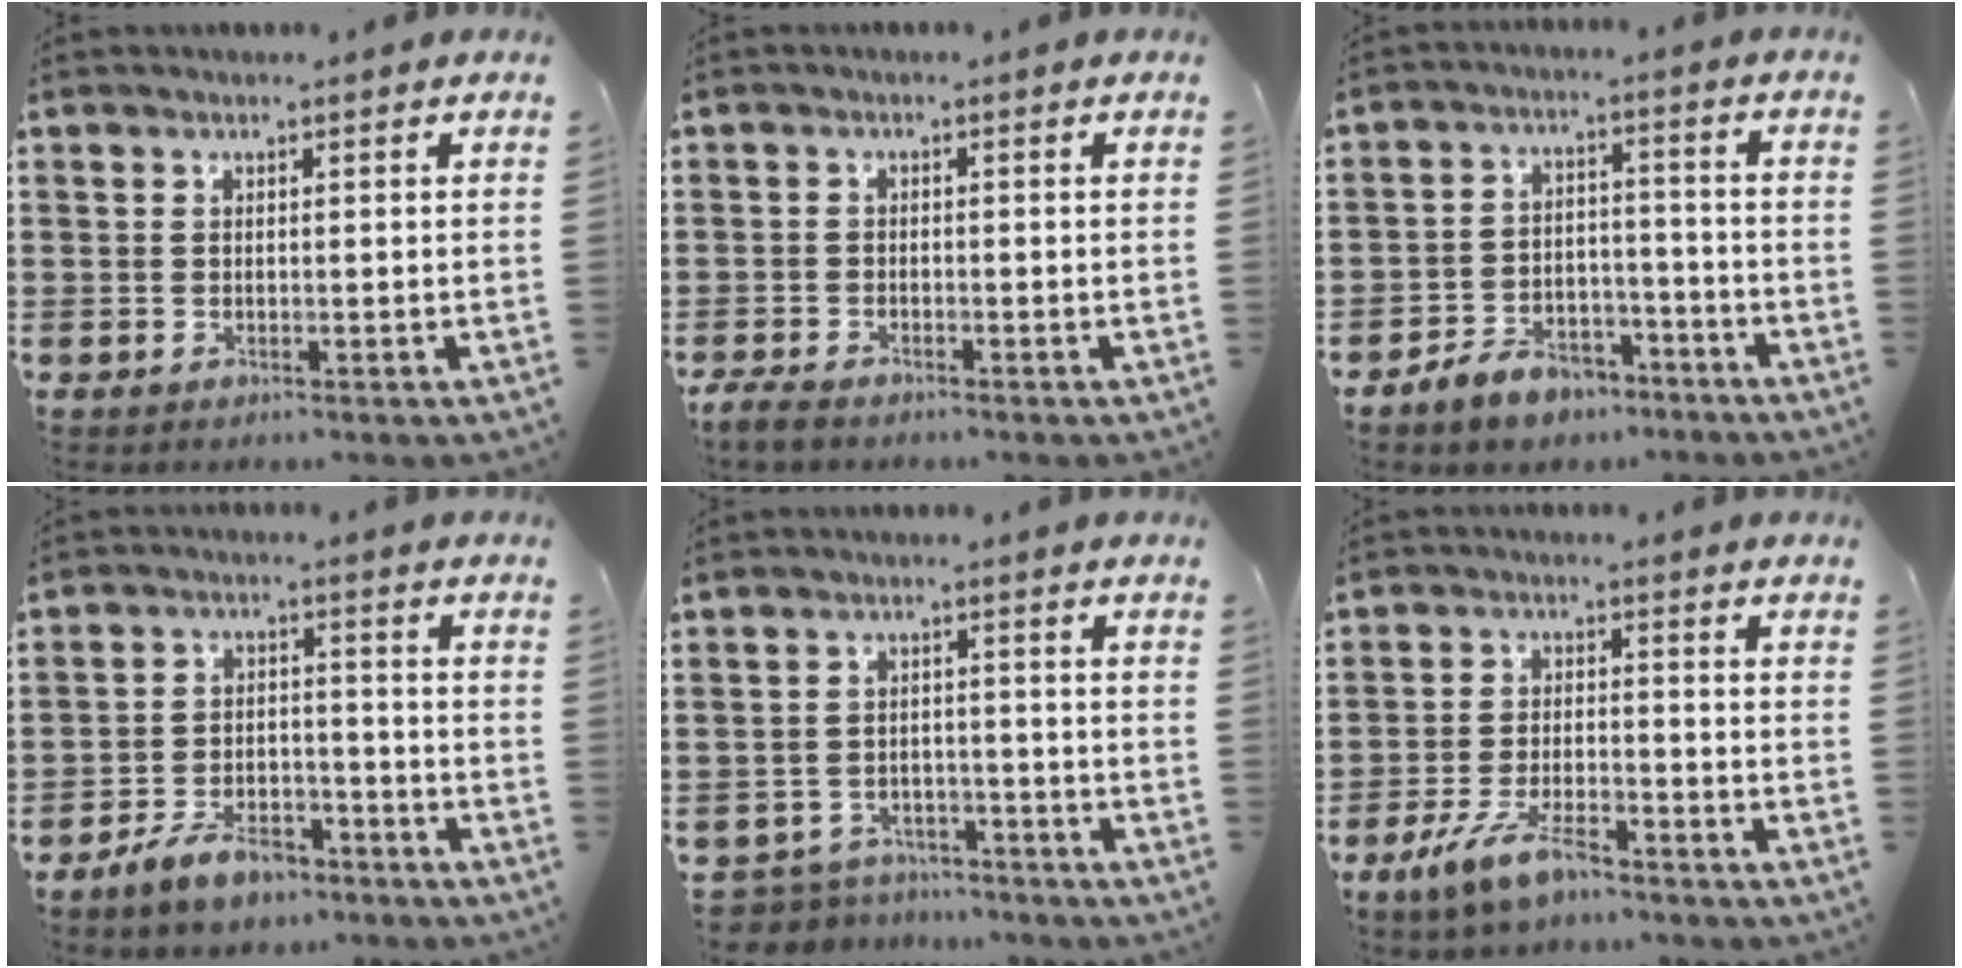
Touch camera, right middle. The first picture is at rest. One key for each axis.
{"total": 2.2, "fx": -1.9, "fy": 0.7, "fz": 0.8, "tx": -0.032, "ty": 0.000, "tz": -0.042}
{"total": 5.7, "fx": -5.1, "fy": 2.1, "fz": 1.2, "tx": -0.028, "ty": 0.018, "tz": -0.101}
{"total": 6.2, "fx": -5.2, "fy": 2.2, "fz": 2.5, "tx": -0.052, "ty": 0.014, "tz": -0.100}
{"total": 4.5, "fx": -4.4, "fy": 0.8, "fz": -0.3, "tx": -0.011, "ty": 0.003, "tz": -0.097}
{"total": 6.8, "fx": -5.0, "fy": 1.9, "fz": 4.1, "tx": -0.093, "ty": -0.003, "tz": -0.097}